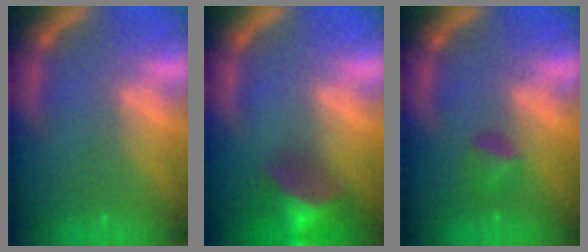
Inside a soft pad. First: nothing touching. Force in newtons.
{"total": 8.0}
{"total": 1.9}